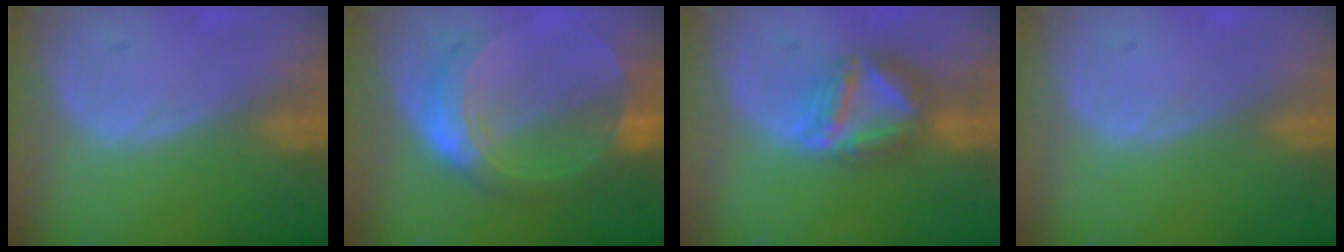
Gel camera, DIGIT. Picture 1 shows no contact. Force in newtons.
{"total": 8.5, "press": 8.5, "slide": 0.6}
{"total": 7.5, "press": 6.7, "slide": 3.5}
{"total": 0.0}